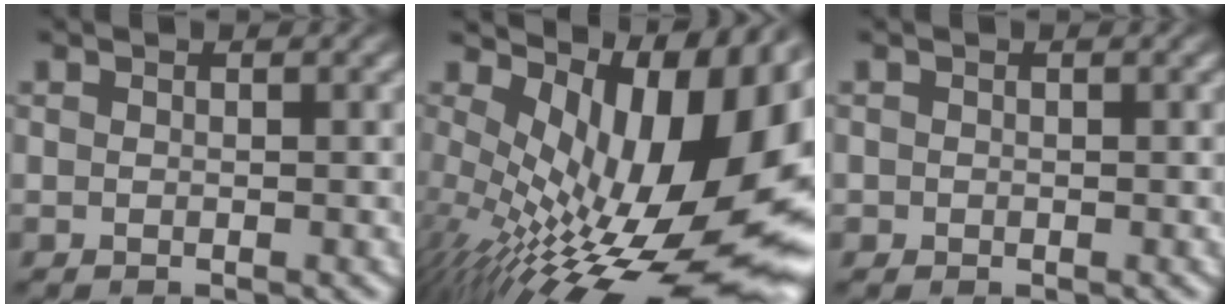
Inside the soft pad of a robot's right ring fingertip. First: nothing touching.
{"total": 17.1, "force": [-1.7, 8.4, 14.8], "torque": [-0.207, -0.033, 0.002]}
{"total": 0.8, "force": [-0.2, 0.8, 0.0], "torque": [-0.005, -0.007, 0.000]}